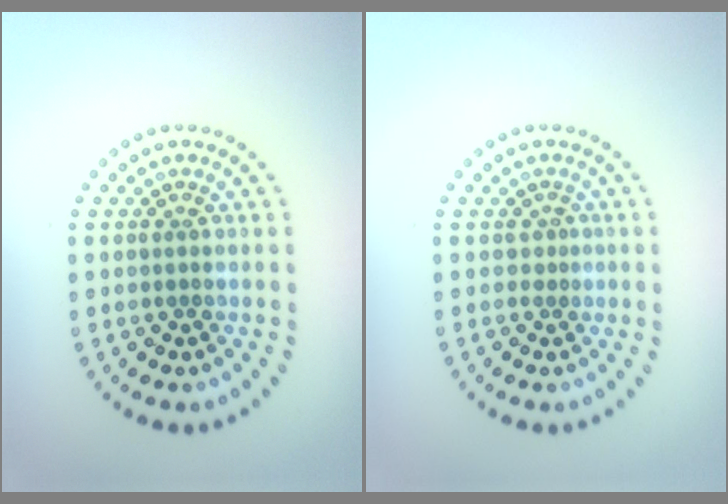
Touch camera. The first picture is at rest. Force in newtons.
{"total": 0.5, "press": 0.2, "slide": 0.5}